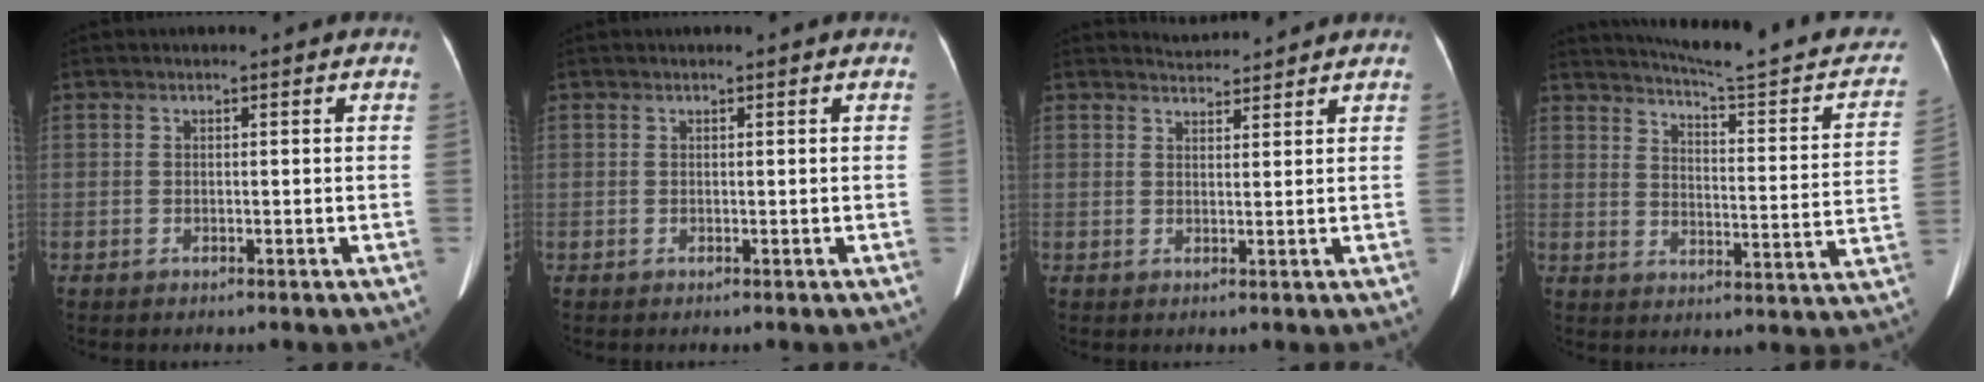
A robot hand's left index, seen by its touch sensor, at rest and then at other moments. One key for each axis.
{"total": 0.0}
{"total": 2.7, "fx": 2.7, "fy": 0.0, "fz": -0.3, "tx": -0.006, "ty": 0.011, "tz": 0.047}
{"total": 21.3, "fx": 18.9, "fy": 2.2, "fz": 9.6, "tx": -0.124, "ty": -0.041, "tz": 0.232}